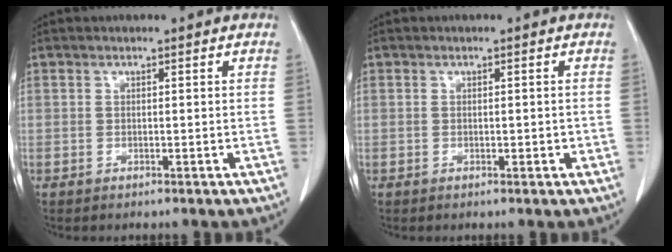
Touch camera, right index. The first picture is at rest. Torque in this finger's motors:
{"motor_torque": [-0.28, 0.49, -0.03, 0.00]}